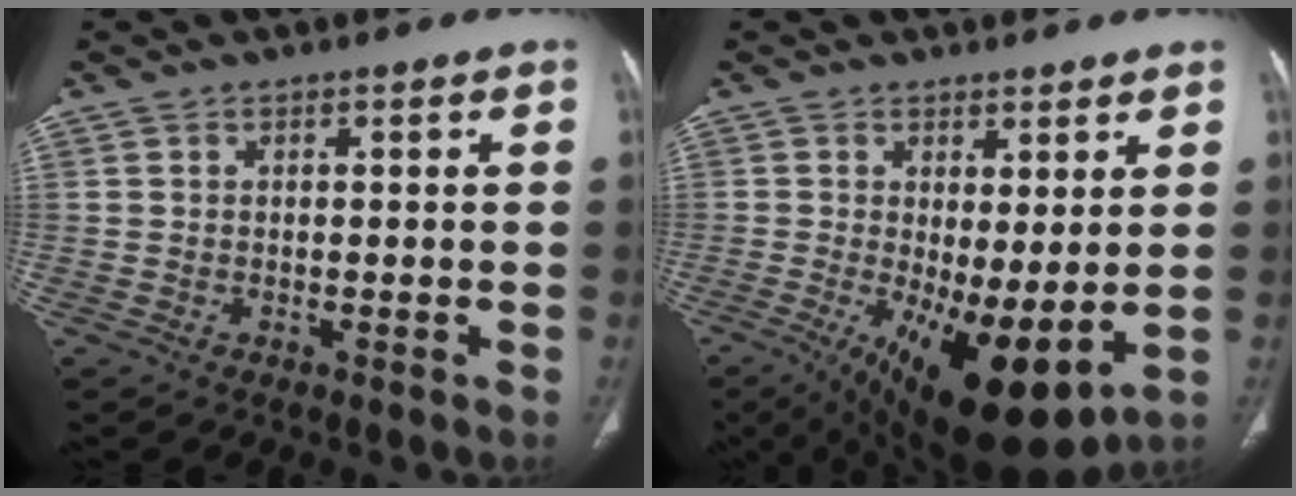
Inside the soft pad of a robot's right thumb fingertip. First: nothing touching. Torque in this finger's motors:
{"motor_torque": [-0.30, 1.78, 0.24, -0.02, 0.40]}